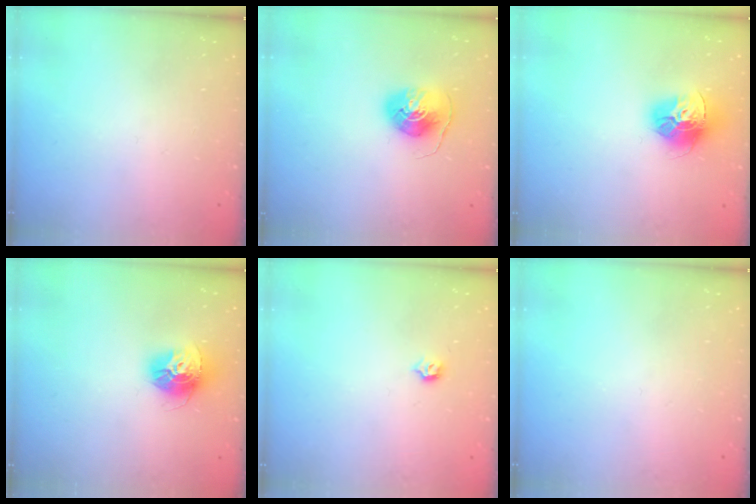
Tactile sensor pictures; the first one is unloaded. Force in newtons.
{"total": 8.4, "press": 8.3, "slide": 0.7}
{"total": 14.8, "press": 14.8, "slide": 1.6}
{"total": 13.8, "press": 13.8, "slide": 1.0}
{"total": 3.4, "press": 3.3, "slide": 0.6}
{"total": 0.0}